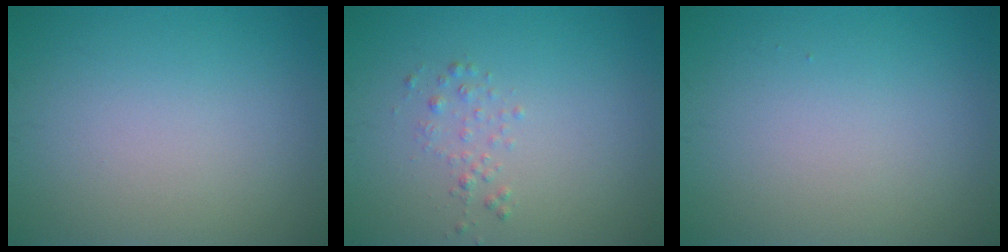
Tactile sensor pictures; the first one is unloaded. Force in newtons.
{"total": 1.1, "press": 1.1, "slide": 0.1}
{"total": 0.0}